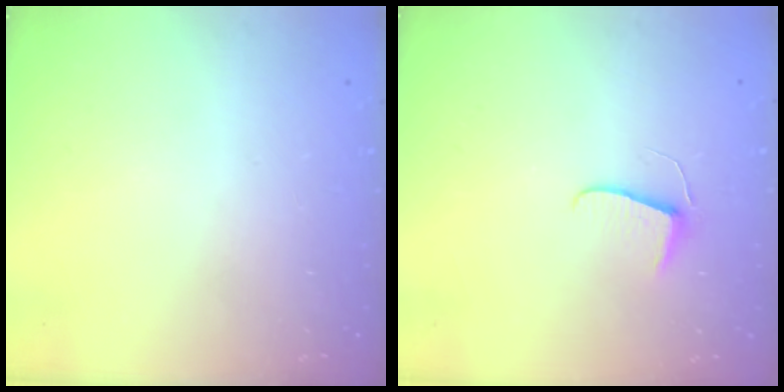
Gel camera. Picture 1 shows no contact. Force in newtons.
{"total": 5.9, "press": 5.8, "slide": 0.6}